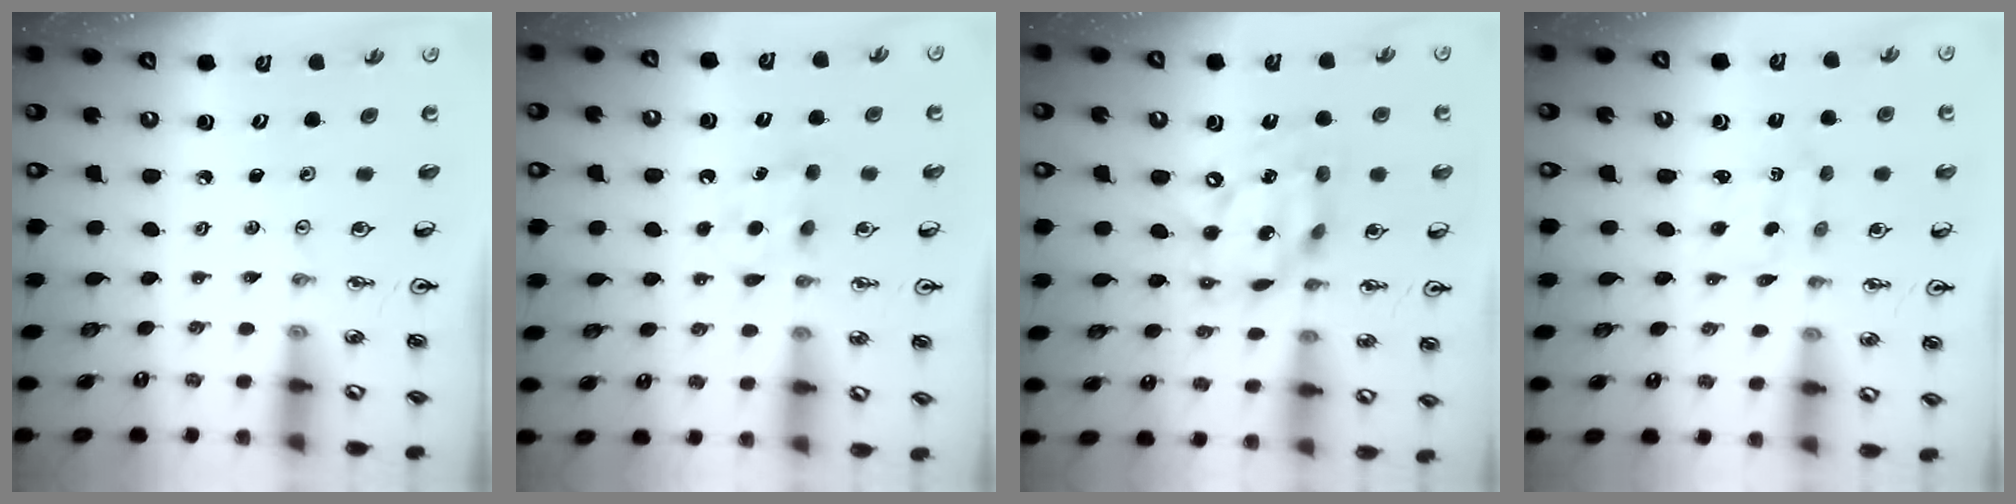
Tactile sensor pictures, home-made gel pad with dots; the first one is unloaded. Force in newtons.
{"total": 4.9, "press": 4.8, "slide": 0.7}
{"total": 14.2, "press": 14.1, "slide": 1.0}
{"total": 1.7, "press": 1.5, "slide": 0.8}